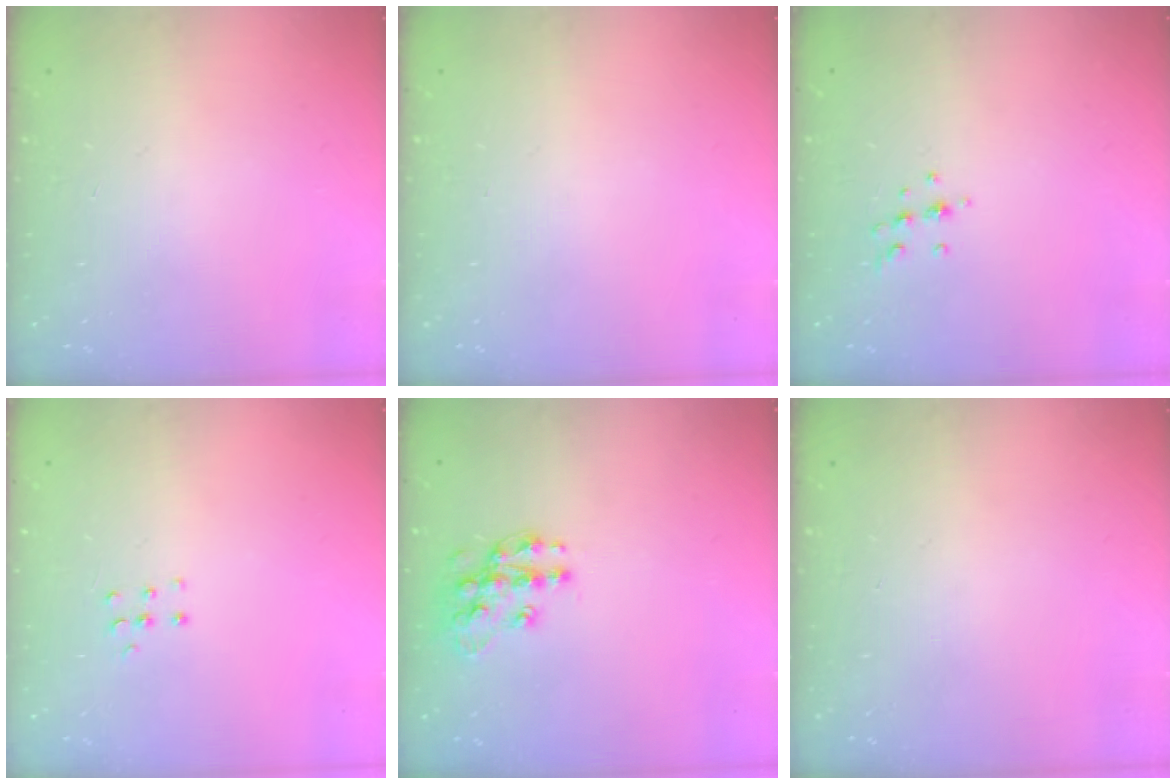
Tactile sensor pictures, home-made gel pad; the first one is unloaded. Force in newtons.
{"total": 0.0}
{"total": 5.1, "press": 4.9, "slide": 1.1}
{"total": 3.8, "press": 3.8, "slide": 0.4}
{"total": 12.6, "press": 12.6, "slide": 0.8}
{"total": 0.0}